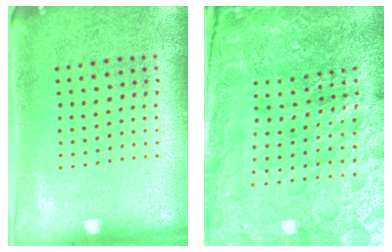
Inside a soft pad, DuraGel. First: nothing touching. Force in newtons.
{"total": 6.6, "press": 5.9, "slide": 3.0}